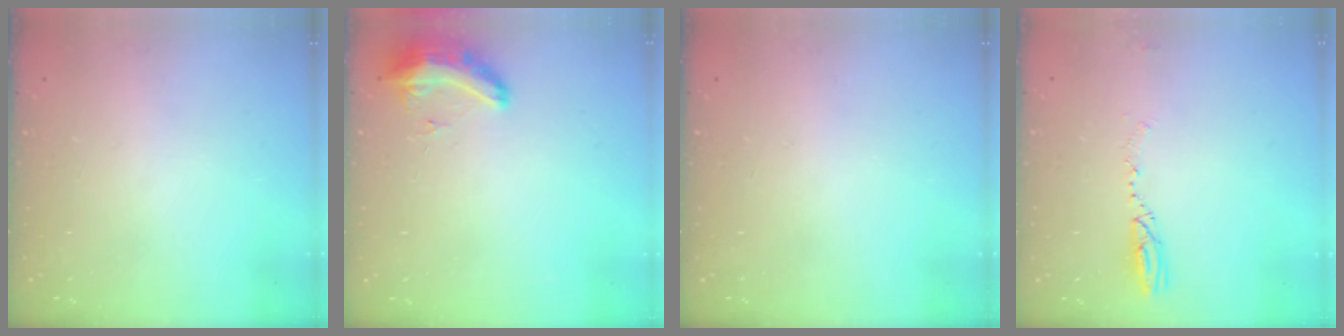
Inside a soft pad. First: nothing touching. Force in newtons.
{"total": 8.6, "press": 8.5, "slide": 1.2}
{"total": 0.0}
{"total": 3.9, "press": 3.8, "slide": 0.5}